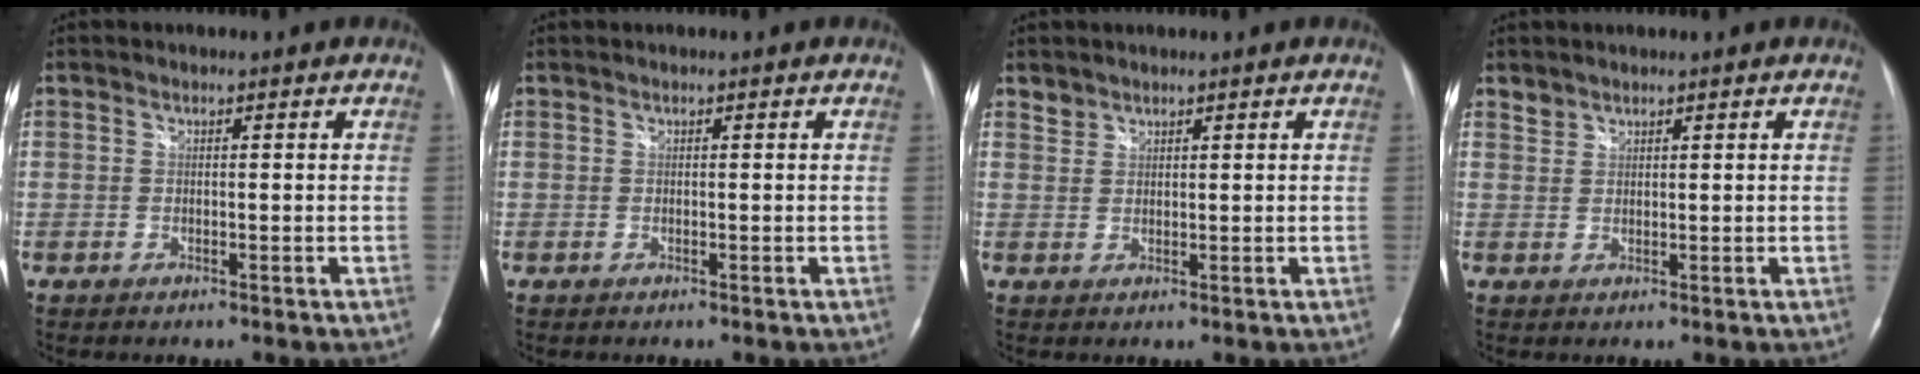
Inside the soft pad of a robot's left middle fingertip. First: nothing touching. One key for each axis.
{"total": 0.0}
{"total": 1.5, "fx": 1.3, "fy": 0.7, "fz": -0.2, "tx": 0.009, "ty": 0.006, "tz": 0.022}
{"total": 1.3, "fx": 1.2, "fy": 0.5, "fz": -0.2, "tx": 0.007, "ty": 0.005, "tz": 0.022}